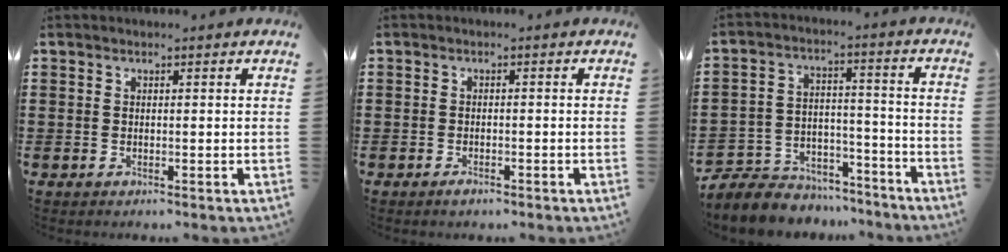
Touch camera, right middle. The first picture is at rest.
{"total": 1.2, "force": [-1.0, 0.6, 0.3], "torque": [-0.007, 0.000, -0.021]}
{"total": 6.3, "force": [-5.9, 2.4, 0.1], "torque": [-0.013, 0.013, -0.119]}